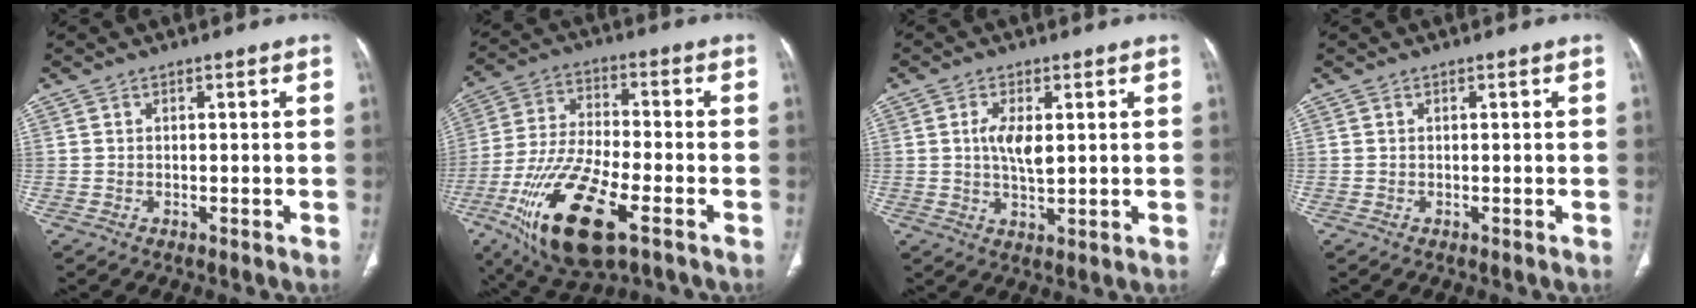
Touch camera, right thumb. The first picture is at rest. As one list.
[{"total": 20.3, "force": [-9.0, 7.6, 16.5], "torque": [-0.331, 0.006, -0.155]}, {"total": 5.6, "force": [1.1, 2.3, 5.0], "torque": [-0.095, -0.012, 0.019]}, {"total": 0.0}]